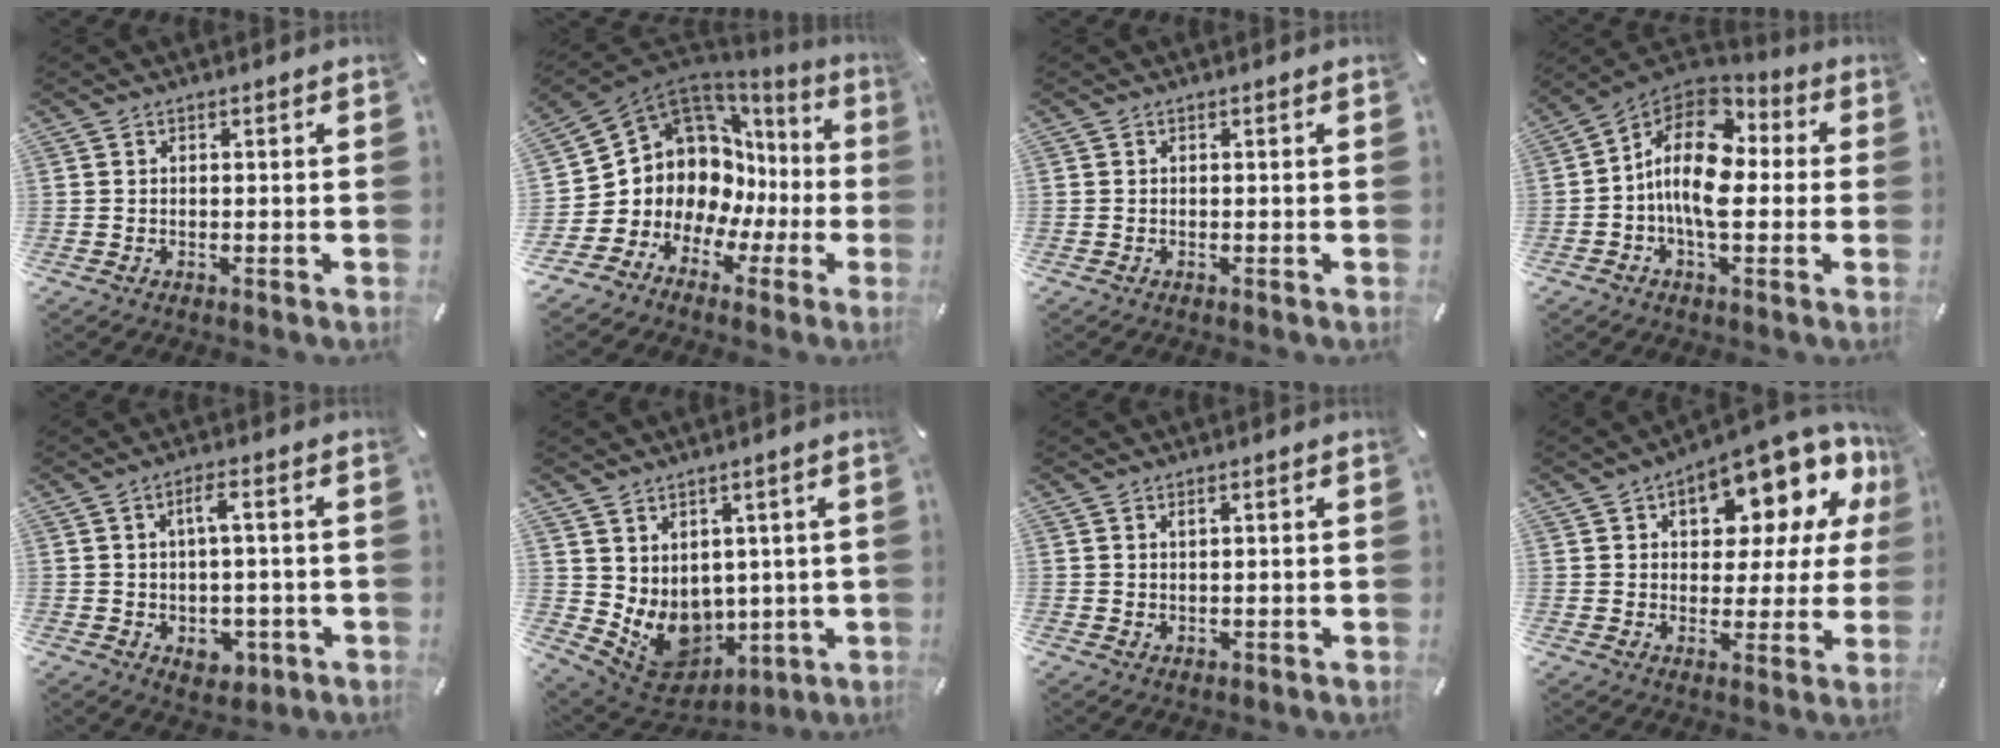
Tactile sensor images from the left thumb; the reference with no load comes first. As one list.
[{"total": 11.2, "force": [3.5, 9.9, 3.9], "torque": [-0.083, -0.069, 0.079]}, {"total": 0.0}, {"total": 15.0, "force": [-0.2, 9.1, 11.9], "torque": [-0.225, -0.002, -0.009]}, {"total": 6.3, "force": [-0.5, 3.6, 5.2], "torque": [-0.085, 0.004, -0.014]}, {"total": 9.4, "force": [0.4, 8.7, 3.5], "torque": [-0.080, -0.033, 0.024]}, {"total": 1.3, "force": [0.8, 0.5, 0.8], "torque": [-0.018, -0.001, 0.014]}, {"total": 14.8, "force": [9.8, 6.8, 8.9], "torque": [-0.118, -0.089, 0.161]}]